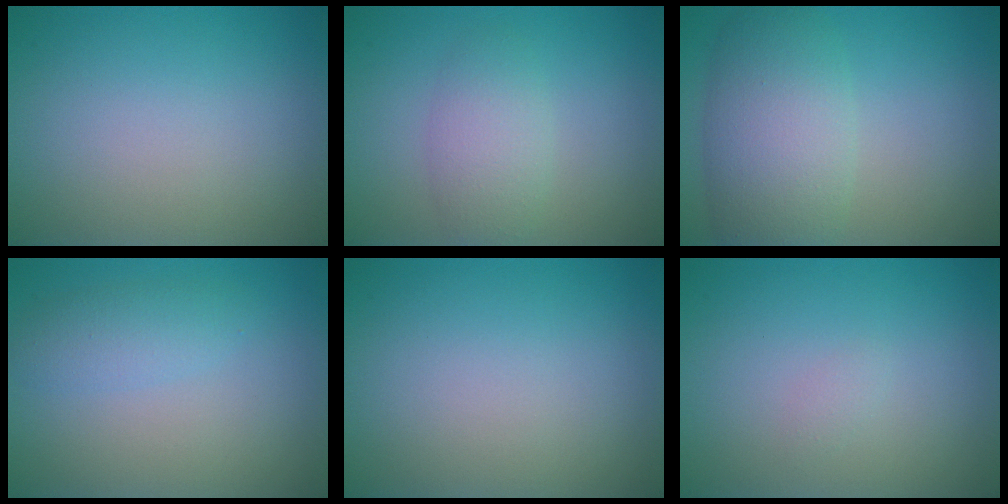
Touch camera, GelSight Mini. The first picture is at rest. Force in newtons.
{"total": 2.9, "press": 2.9, "slide": 0.1}
{"total": 6.7, "press": 6.6, "slide": 0.3}
{"total": 2.1, "press": 2.1, "slide": 0.1}
{"total": 0.0}
{"total": 0.6, "press": 0.6, "slide": 0.1}